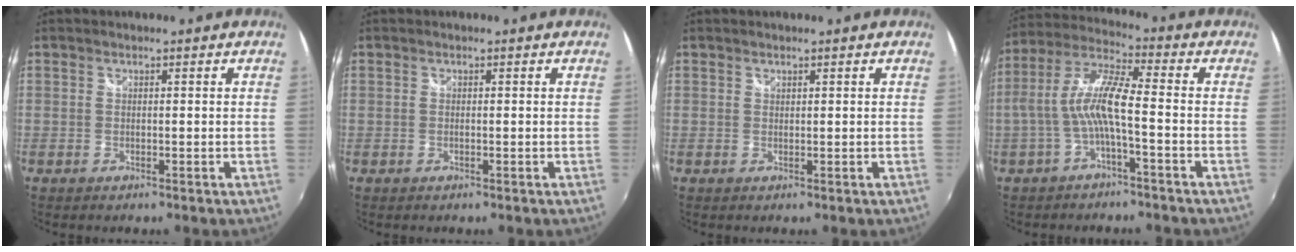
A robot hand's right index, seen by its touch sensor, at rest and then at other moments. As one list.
[{"total": 0.0}, {"total": 0.0}, {"total": 9.0, "force": [-2.2, 1.2, 8.6], "torque": [-0.191, 0.013, -0.036]}]